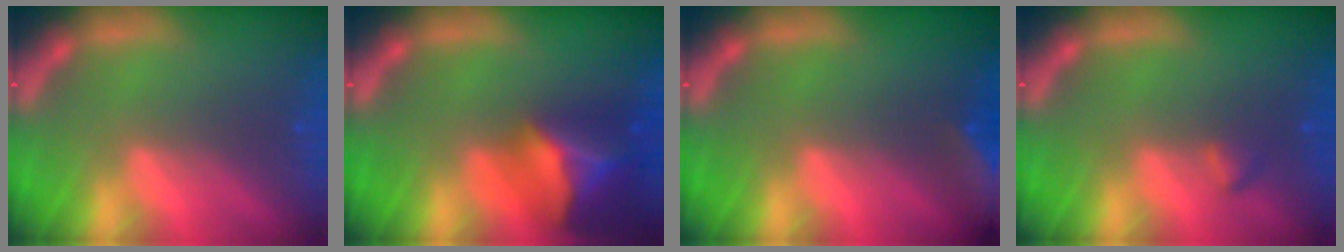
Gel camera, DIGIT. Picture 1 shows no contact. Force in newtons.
{"total": 8.4}
{"total": 8.0}
{"total": 0.9}